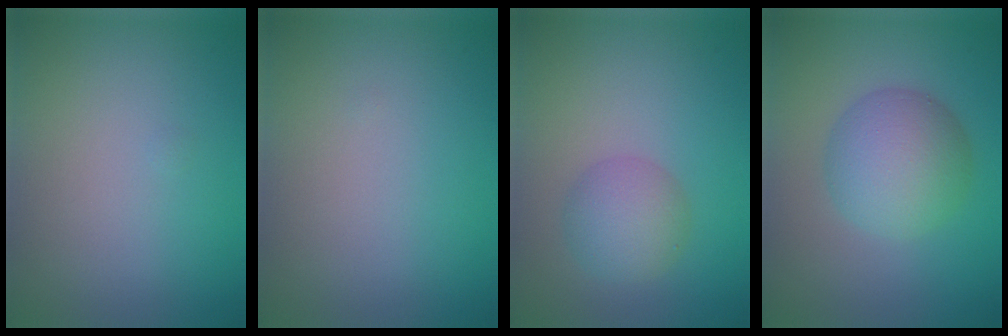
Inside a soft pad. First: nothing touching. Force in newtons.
{"total": 0.0}
{"total": 3.2, "press": 3.2, "slide": 0.1}
{"total": 5.6, "press": 5.6, "slide": 0.1}